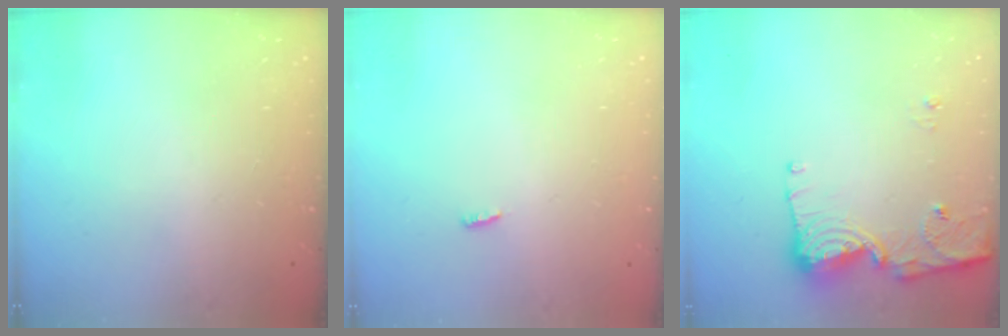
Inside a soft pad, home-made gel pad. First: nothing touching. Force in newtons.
{"total": 2.8, "press": 2.7, "slide": 0.8}
{"total": 11.7, "press": 11.6, "slide": 1.1}